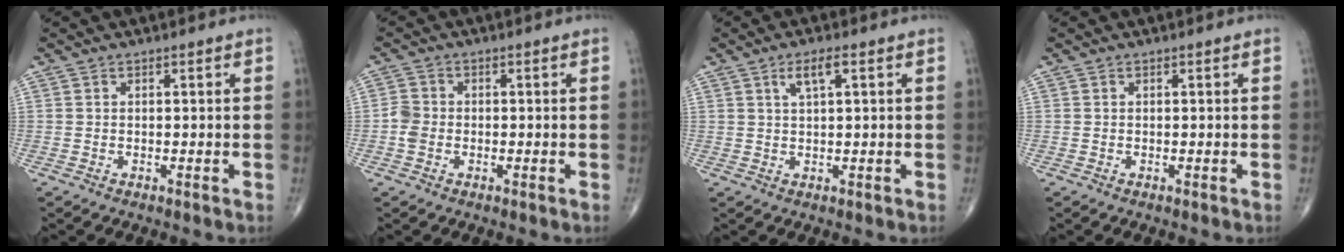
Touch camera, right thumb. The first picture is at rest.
{"total": 2.9, "force": [-0.8, 2.3, 1.5], "torque": [-0.026, 0.007, -0.019]}
{"total": 3.6, "force": [1.5, 0.9, 3.1], "torque": [-0.062, 0.002, 0.029]}
{"total": 0.0}